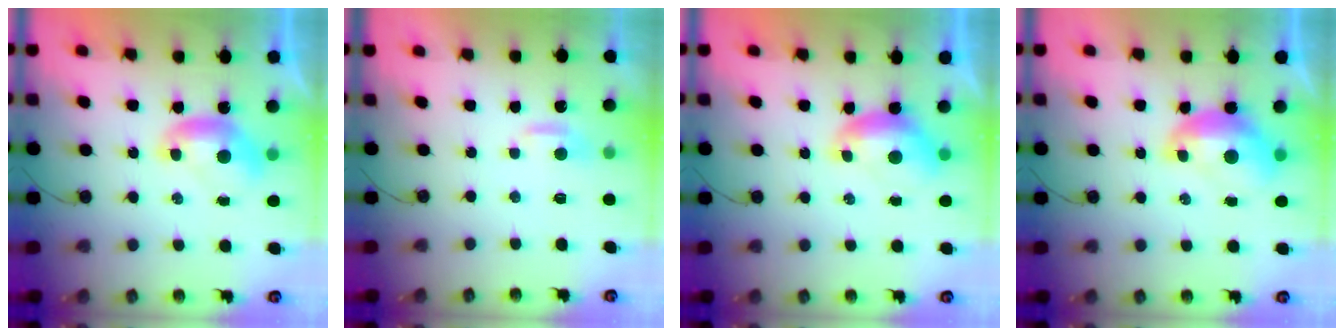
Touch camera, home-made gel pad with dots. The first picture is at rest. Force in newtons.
{"total": 1.5, "press": 1.5, "slide": 0.3}
{"total": 0.0}
{"total": 2.5, "press": 2.4, "slide": 0.7}